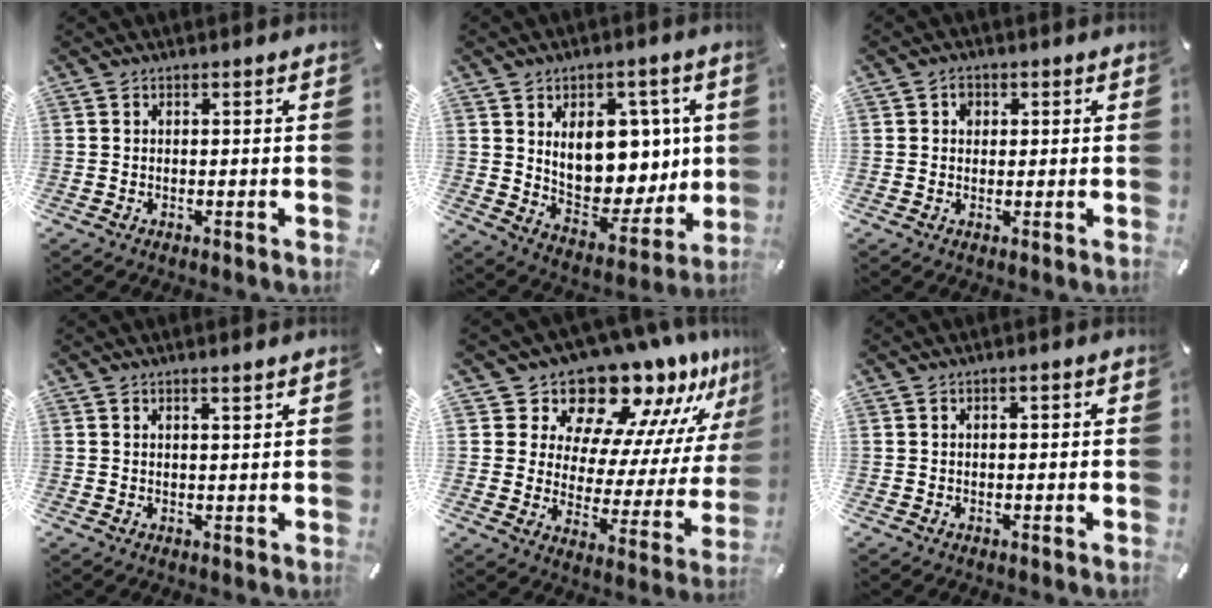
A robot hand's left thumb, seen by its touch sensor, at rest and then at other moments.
{"total": 14.0, "force": [4.5, 10.0, 8.8], "torque": [-0.118, -0.032, 0.092]}
{"total": 2.1, "force": [0.4, 1.8, 0.9], "torque": [-0.005, 0.000, 0.001]}
{"total": 1.5, "force": [1.2, 0.0, 0.9], "torque": [-0.017, -0.002, 0.022]}
{"total": 14.5, "force": [13.2, 5.6, 2.3], "torque": [-0.030, -0.147, 0.215]}
{"total": 0.9, "force": [0.0, 0.5, 0.7], "torque": [-0.013, 0.004, -0.001]}